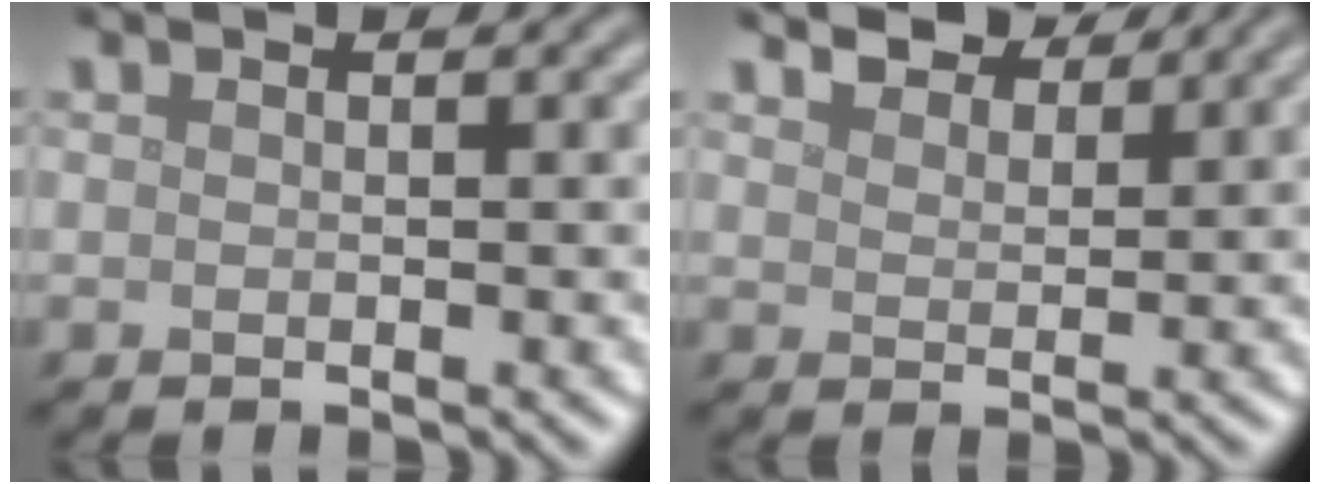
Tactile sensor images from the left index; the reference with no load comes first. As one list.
[{"total": 4.3, "force": [4.0, 1.1, 1.2], "torque": [-0.030, 0.000, 0.073]}]